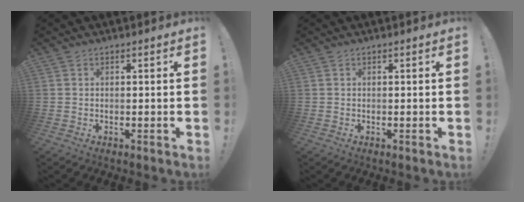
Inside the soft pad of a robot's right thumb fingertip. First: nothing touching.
{"total": 0.0}